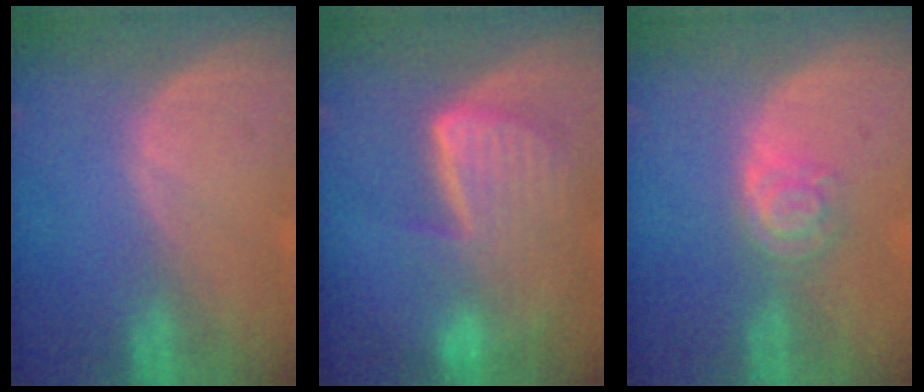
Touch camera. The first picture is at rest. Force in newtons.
{"total": 9.3, "press": 8.1, "slide": 4.6}
{"total": 4.3, "press": 3.9, "slide": 1.9}